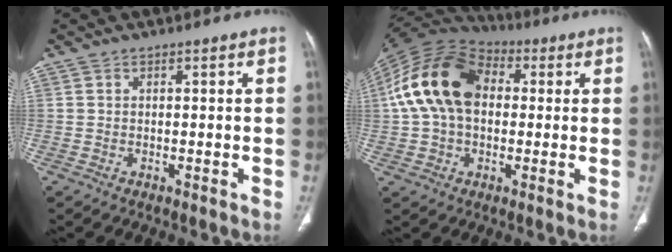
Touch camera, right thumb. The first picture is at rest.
{"total": 17.9, "force": [2.3, 12.2, 12.9], "torque": [-0.238, 0.035, 0.032]}